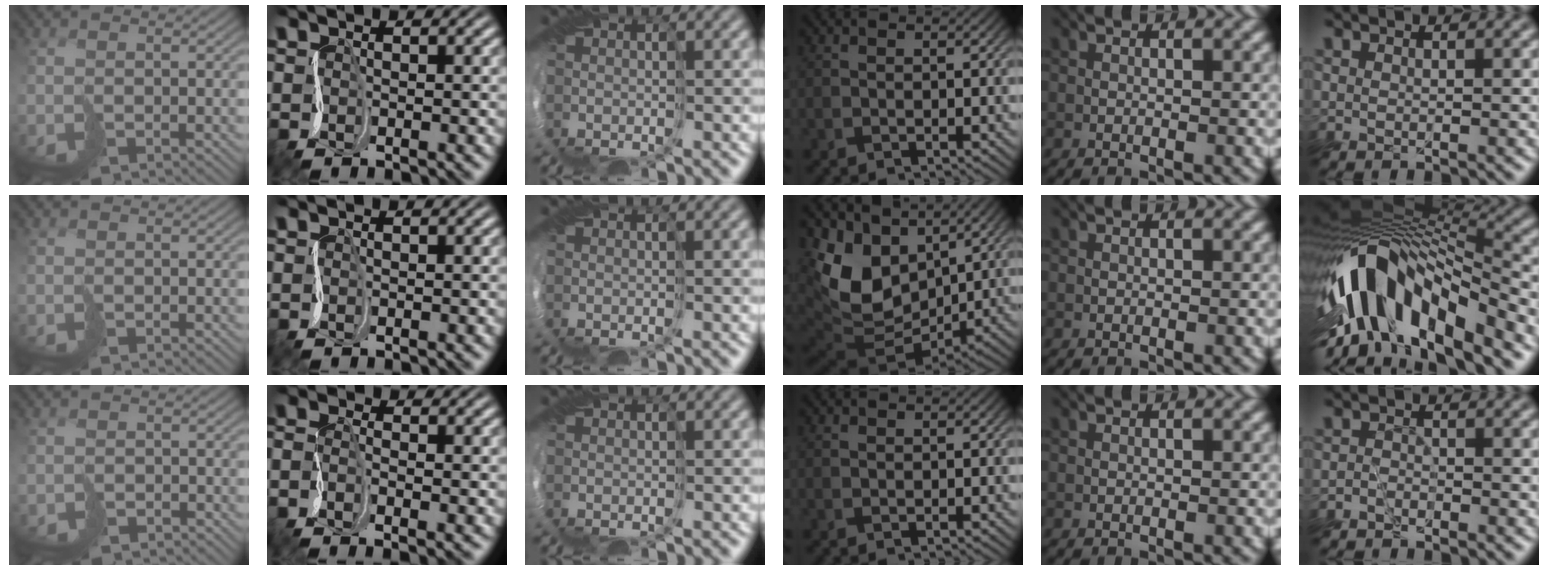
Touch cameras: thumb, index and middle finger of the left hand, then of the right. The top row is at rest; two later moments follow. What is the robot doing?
{"motion": "cut", "object": "bubble wrap"}